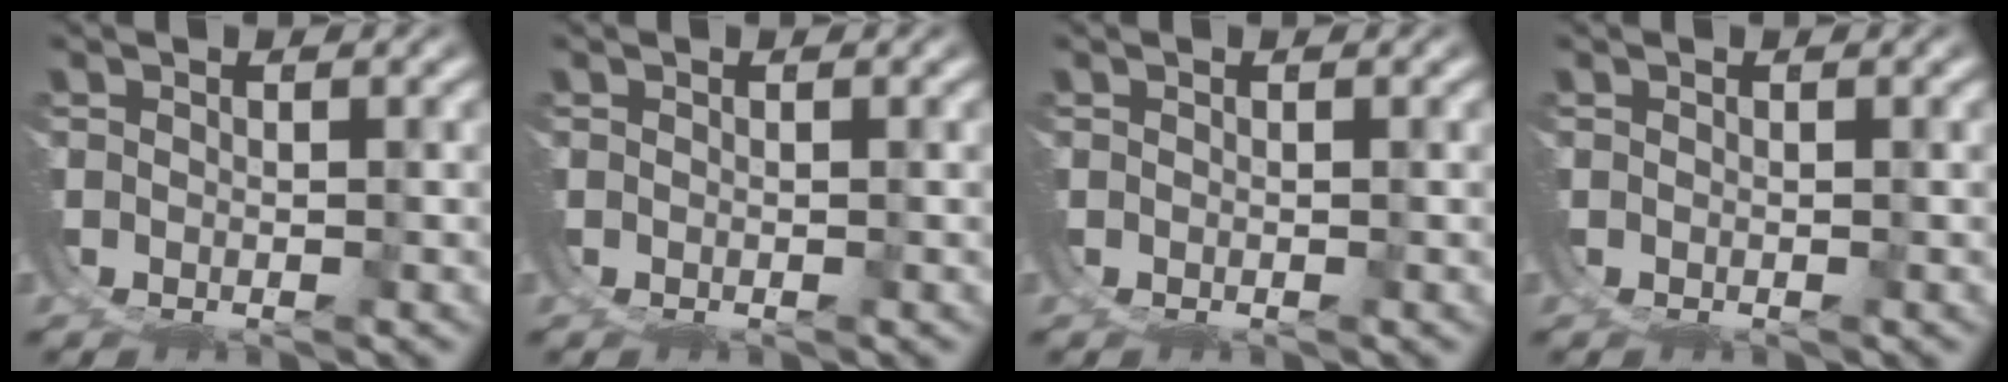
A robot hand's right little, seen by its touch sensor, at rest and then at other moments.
{"total": 0.0}
{"total": 0.0}
{"total": 0.0}